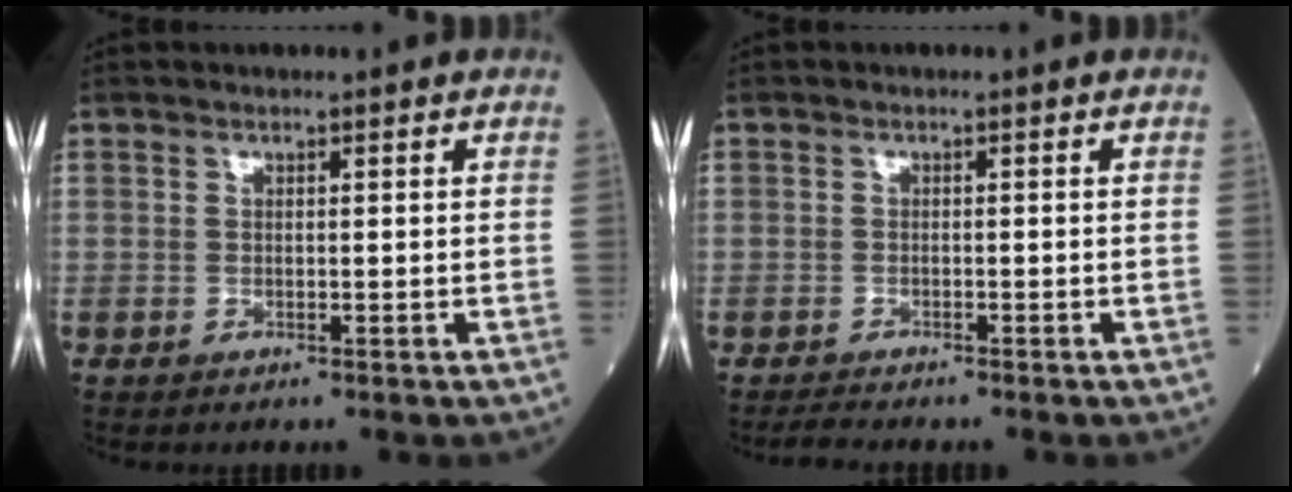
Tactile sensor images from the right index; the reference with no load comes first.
{"total": 1.2, "force": [-1.2, 0.0, 0.0], "torque": [-0.008, -0.008, -0.023]}